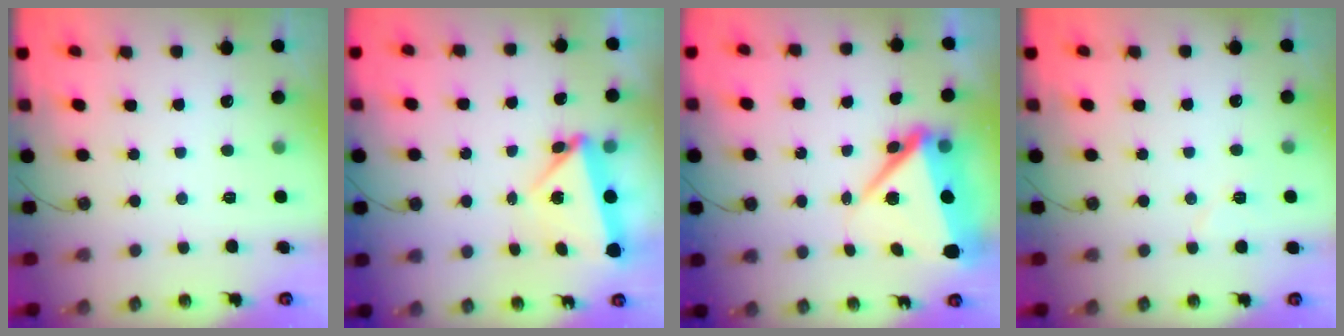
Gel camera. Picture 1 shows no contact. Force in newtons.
{"total": 6.9, "press": 6.8, "slide": 1.0}
{"total": 10.5, "press": 10.5, "slide": 0.8}
{"total": 5.9, "press": 5.4, "slide": 2.4}